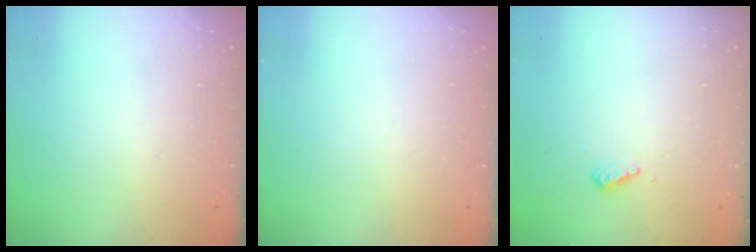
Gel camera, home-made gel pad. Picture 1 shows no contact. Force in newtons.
{"total": 0.0}
{"total": 2.8, "press": 2.8, "slide": 0.7}